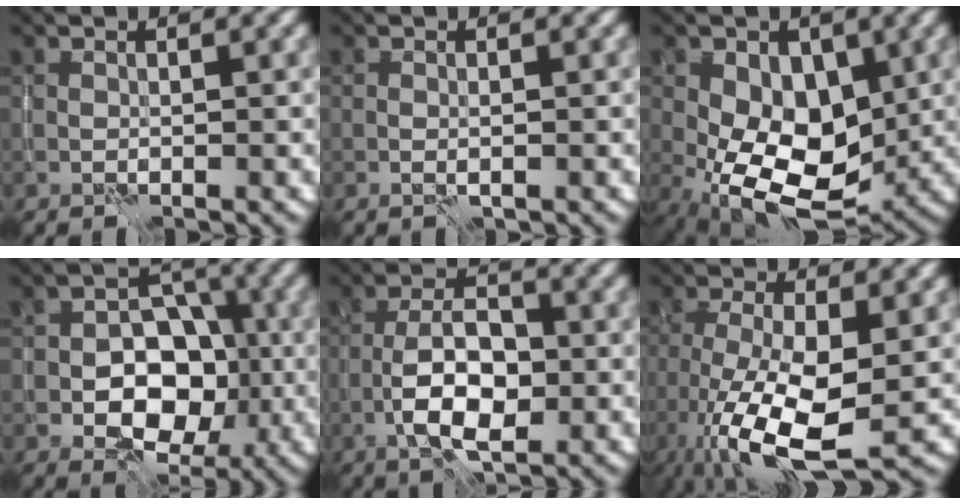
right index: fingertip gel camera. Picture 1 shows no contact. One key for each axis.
{"total": 0.6, "fx": -0.1, "fy": 0.1, "fz": 0.5, "tx": -0.011, "ty": -0.003, "tz": -0.002}
{"total": 8.4, "fx": -0.5, "fy": 5.2, "fz": 6.6, "tx": -0.110, "ty": -0.011, "tz": -0.012}
{"total": 7.7, "fx": -2.0, "fy": 5.4, "fz": 5.2, "tx": -0.053, "ty": 0.006, "tz": -0.038}
{"total": 5.8, "fx": -1.9, "fy": 2.6, "fz": 4.8, "tx": -0.086, "ty": 0.005, "tz": -0.039}
{"total": 10.0, "fx": -3.1, "fy": 3.6, "fz": 8.9, "tx": -0.179, "ty": -0.022, "tz": -0.052}